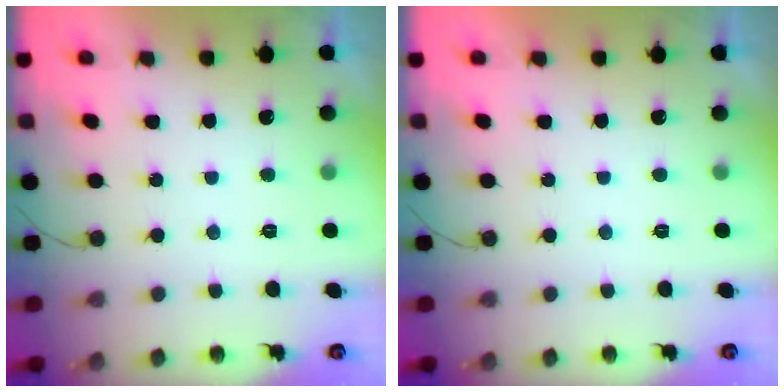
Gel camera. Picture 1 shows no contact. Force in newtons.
{"total": 1.8, "press": 1.8, "slide": 0.0}